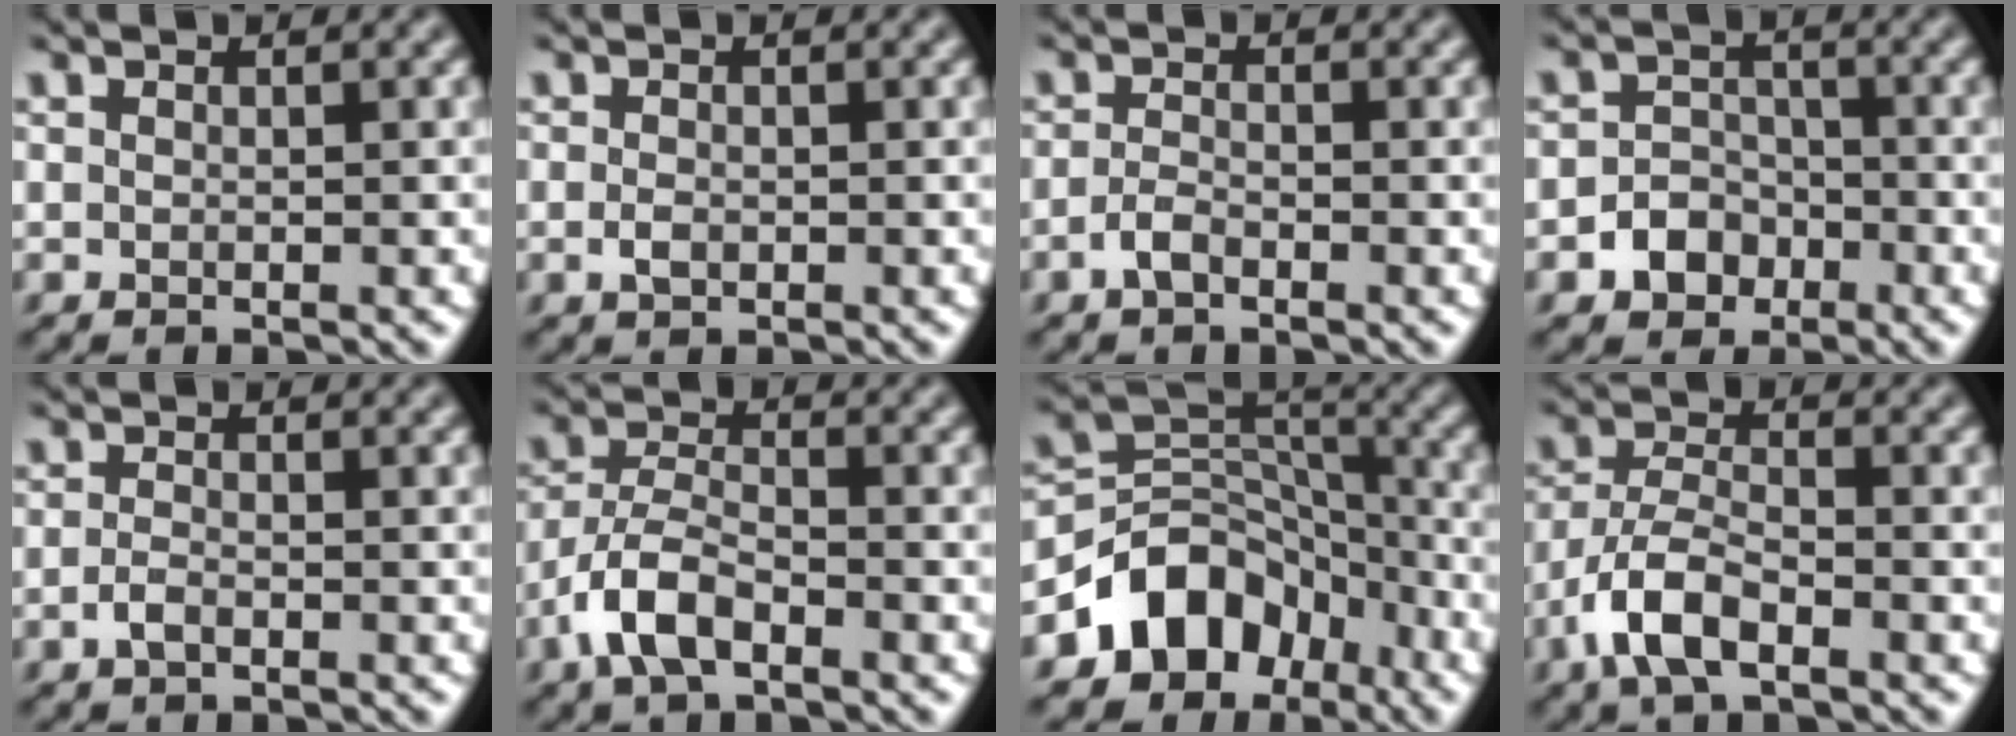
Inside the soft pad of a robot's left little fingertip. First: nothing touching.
{"total": 1.2, "force": [-0.5, 0.7, 0.9], "torque": [-0.017, -0.001, -0.010]}
{"total": 1.7, "force": [-1.2, 0.6, 1.1], "torque": [-0.023, 0.002, -0.027]}
{"total": 3.2, "force": [-1.8, 2.5, 1.1], "torque": [-0.004, 0.005, -0.035]}
{"total": 1.4, "force": [-0.8, 0.6, 1.0], "torque": [-0.021, 0.001, -0.020]}
{"total": 4.8, "force": [-2.8, 2.0, 3.3], "torque": [-0.066, 0.004, -0.064]}
{"total": 7.8, "force": [-4.7, 5.5, 2.8], "torque": [-0.020, 0.003, -0.092]}
{"total": 5.2, "force": [-3.0, 2.1, 3.7], "torque": [-0.074, 0.002, -0.066]}